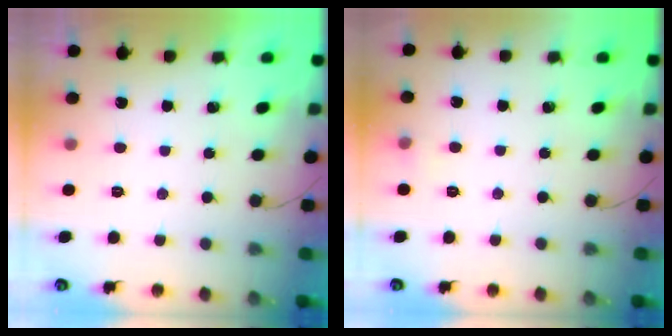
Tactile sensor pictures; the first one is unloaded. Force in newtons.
{"total": 3.5, "press": 3.4, "slide": 1.0}